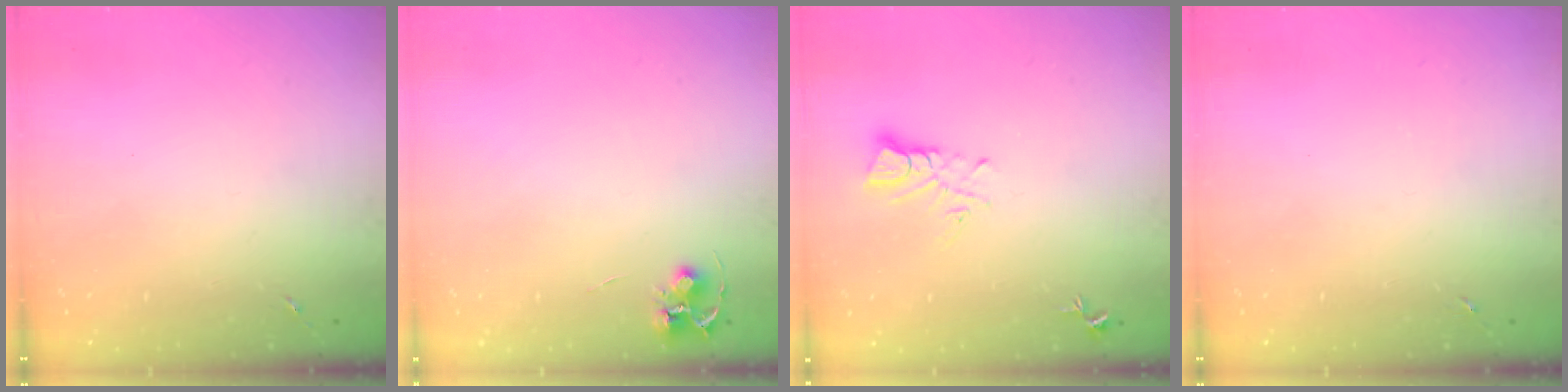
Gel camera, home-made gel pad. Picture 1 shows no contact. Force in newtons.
{"total": 4.7, "press": 4.7, "slide": 0.4}
{"total": 5.0, "press": 5.0, "slide": 0.3}
{"total": 0.0}